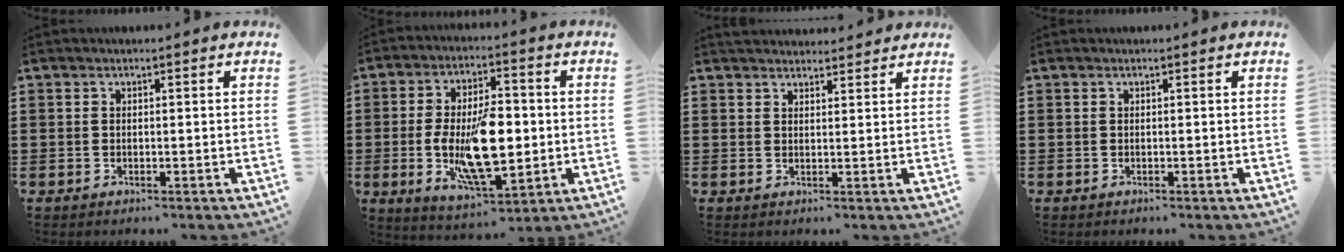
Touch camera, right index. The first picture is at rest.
{"total": 13.5, "force": [-1.3, 5.9, 12.0], "torque": [-0.228, -0.010, -0.024]}
{"total": 2.0, "force": [1.9, 0.2, -0.3], "torque": [0.009, -0.003, 0.037]}
{"total": 0.0}